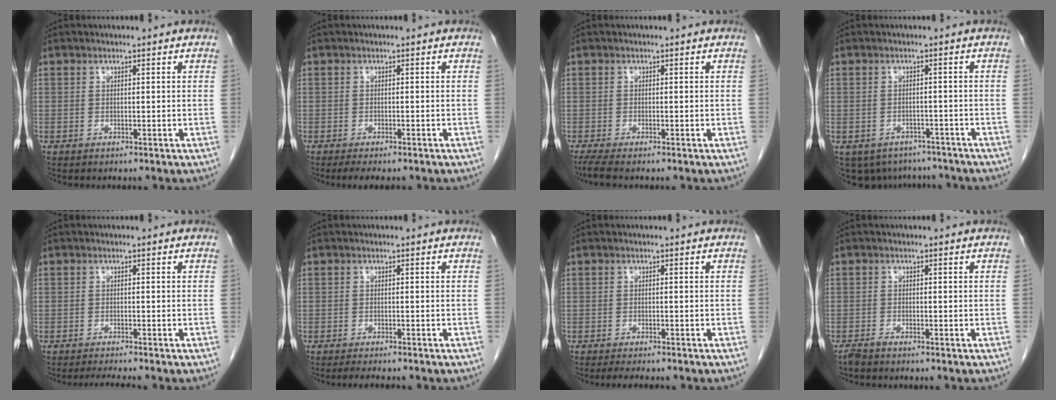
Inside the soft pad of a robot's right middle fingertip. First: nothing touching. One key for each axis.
{"total": 4.1, "fx": -3.2, "fy": 1.0, "fz": 2.2, "tx": -0.031, "ty": -0.011, "tz": -0.044}
{"total": 2.5, "fx": -1.9, "fy": 0.0, "fz": 1.5, "tx": -0.034, "ty": -0.009, "tz": -0.039}
{"total": 8.8, "fx": -7.0, "fy": 5.0, "fz": 1.6, "tx": -0.026, "ty": 0.005, "tz": -0.084}
{"total": 2.5, "fx": -2.2, "fy": -0.6, "fz": 0.9, "tx": -0.020, "ty": -0.011, "tz": -0.038}
{"total": 3.4, "fx": -3.0, "fy": 0.4, "fz": 1.6, "tx": -0.025, "ty": -0.008, "tz": -0.041}
{"total": 4.2, "fx": -3.6, "fy": 0.7, "fz": 2.0, "tx": -0.028, "ty": -0.009, "tz": -0.048}
{"total": 1.1, "fx": -1.0, "fy": 0.0, "fz": 0.4, "tx": -0.013, "ty": -0.002, "tz": -0.020}